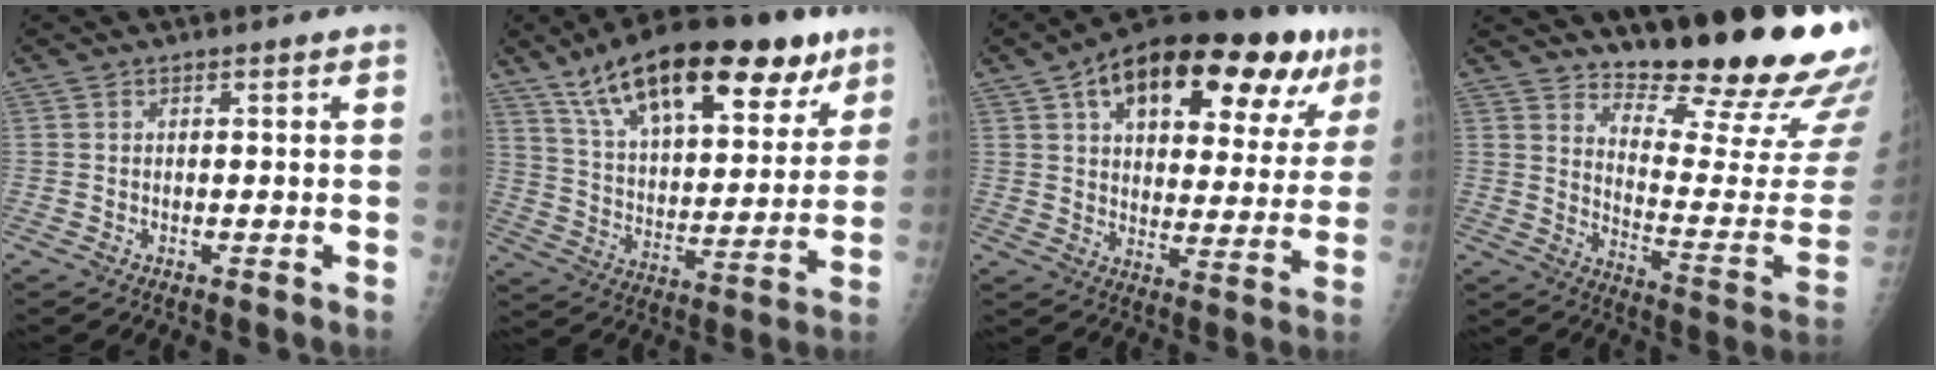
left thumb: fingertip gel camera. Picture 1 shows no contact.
{"total": 27.5, "force": [16.8, 11.5, 18.5], "torque": [-0.257, -0.028, 0.268]}
{"total": 27.0, "force": [13.8, 12.0, 19.9], "torque": [-0.258, 0.008, 0.201]}
{"total": 20.1, "force": [17.3, 2.5, 9.9], "torque": [-0.112, -0.169, 0.245]}